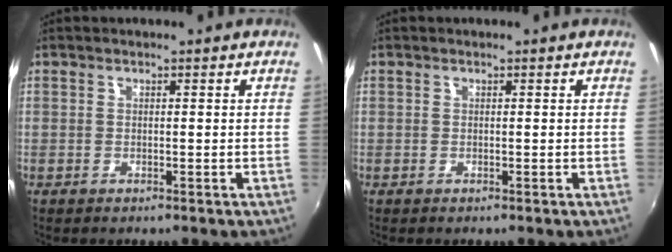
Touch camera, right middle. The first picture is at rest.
{"total": 0.0}